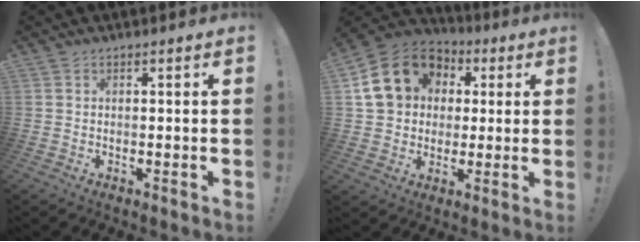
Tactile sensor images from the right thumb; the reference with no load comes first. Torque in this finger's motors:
{"motor_torque": [0.92, 2.00, 1.04, 0.15, 0.07]}